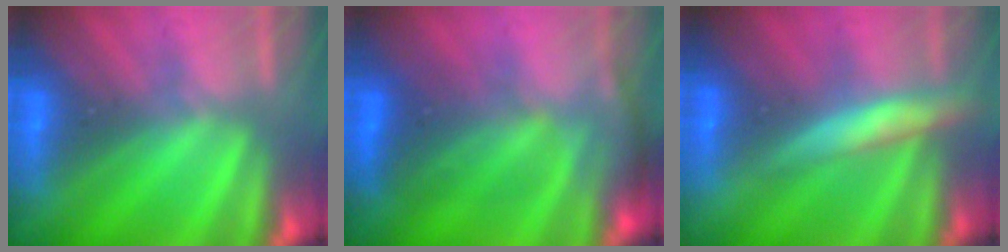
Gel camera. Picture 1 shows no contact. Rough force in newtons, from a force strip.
{"total": 2.7}
{"total": 9.4}